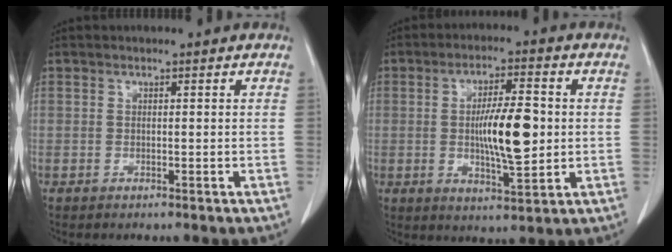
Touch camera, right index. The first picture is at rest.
{"total": 9.9, "force": [-0.2, 2.1, 9.7], "torque": [-0.170, -0.002, -0.003]}